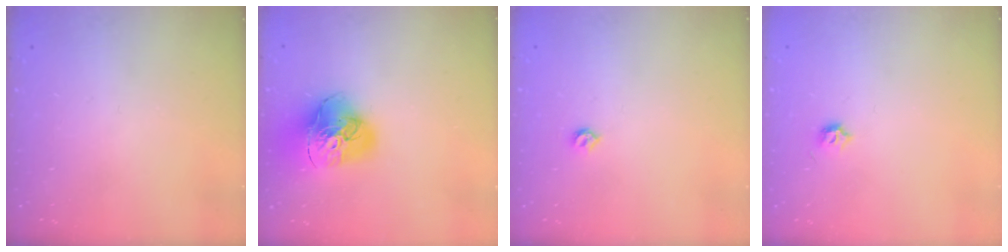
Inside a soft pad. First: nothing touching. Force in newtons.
{"total": 18.6, "press": 18.5, "slide": 2.0}
{"total": 4.0, "press": 3.9, "slide": 0.8}
{"total": 4.0, "press": 3.9, "slide": 0.7}